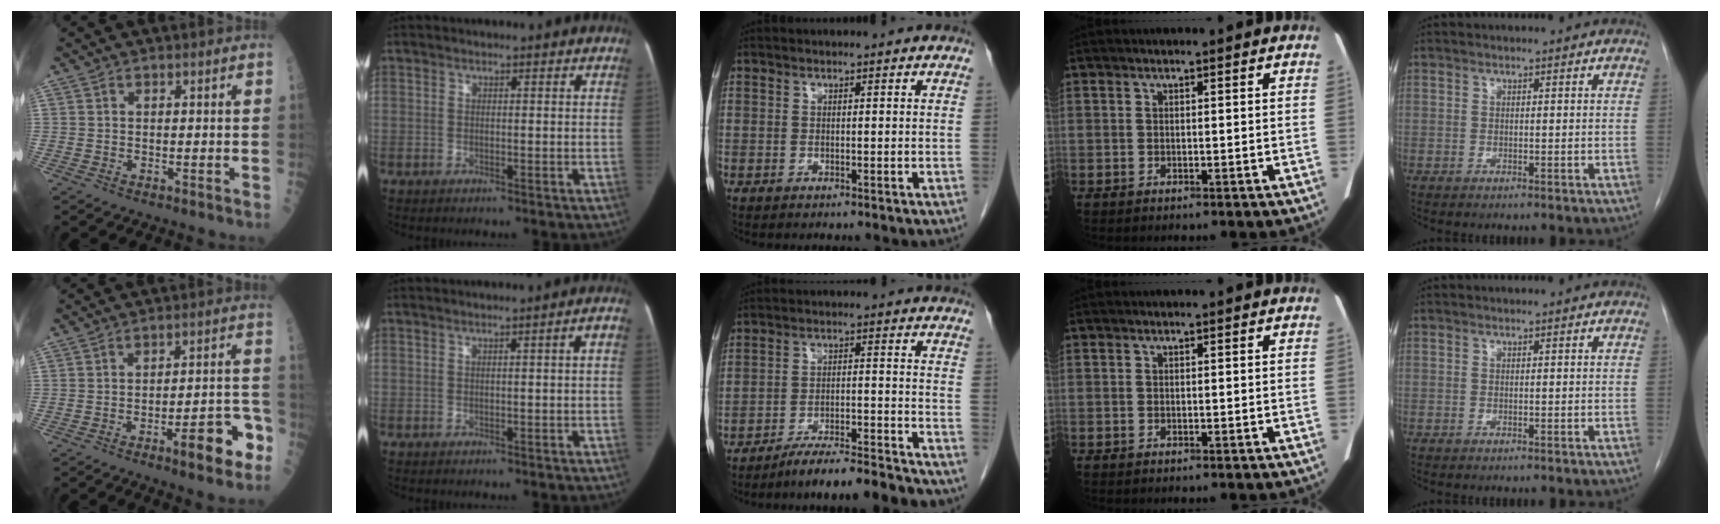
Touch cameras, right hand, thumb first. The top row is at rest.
{"thumb": {"total": 11.5, "force": [-5.3, 3.2, 9.7], "torque": [-0.121, 0.040, -0.071]}, "index": {"total": 2.5, "force": [0.0, 0.1, 2.5], "torque": [-0.027, 0.010, 0.001]}, "middle": {"total": 12.1, "force": [-11.1, 0.6, 4.6], "torque": [-0.052, 0.010, -0.167]}}